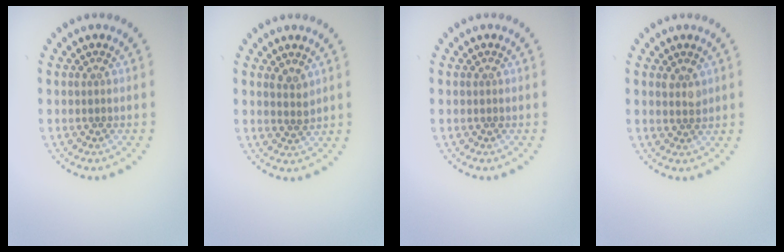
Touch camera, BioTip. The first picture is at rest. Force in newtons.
{"total": 1.4, "press": 1.0, "slide": 1.0}
{"total": 0.0}
{"total": 1.4, "press": 1.3, "slide": 0.7}